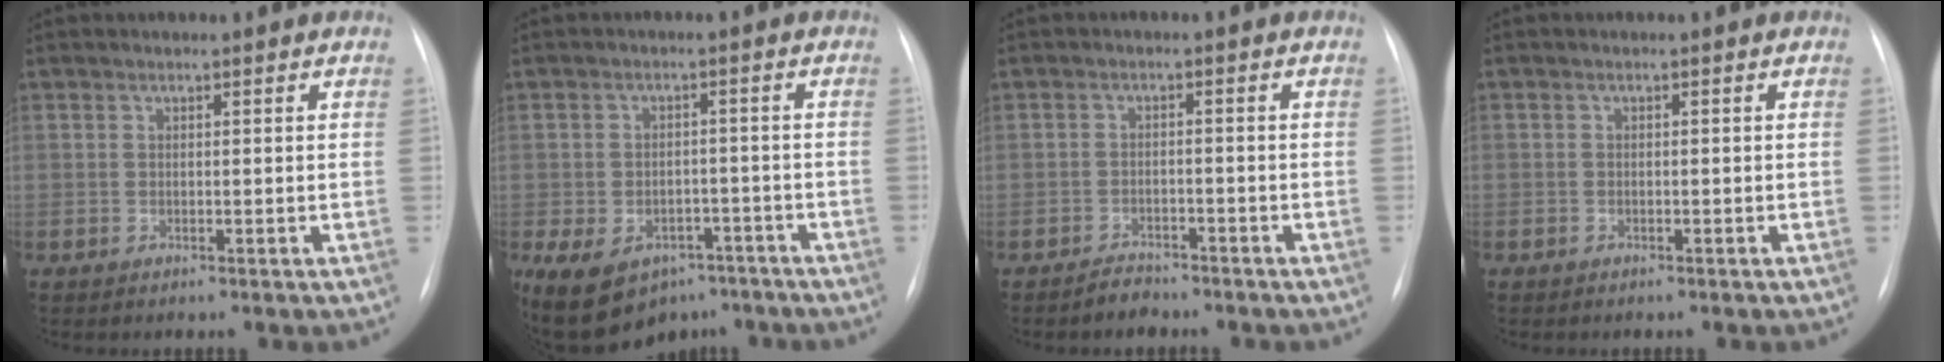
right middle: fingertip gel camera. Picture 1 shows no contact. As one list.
[{"total": 13.5, "force": [-8.1, 8.9, 6.0], "torque": [-0.122, 0.011, -0.113]}, {"total": 2.6, "force": [-2.4, 1.0, 0.4], "torque": [-0.012, 0.001, -0.037]}, {"total": 1.0, "force": [-0.5, 0.8, -0.1], "torque": [-0.003, 0.008, -0.009]}]